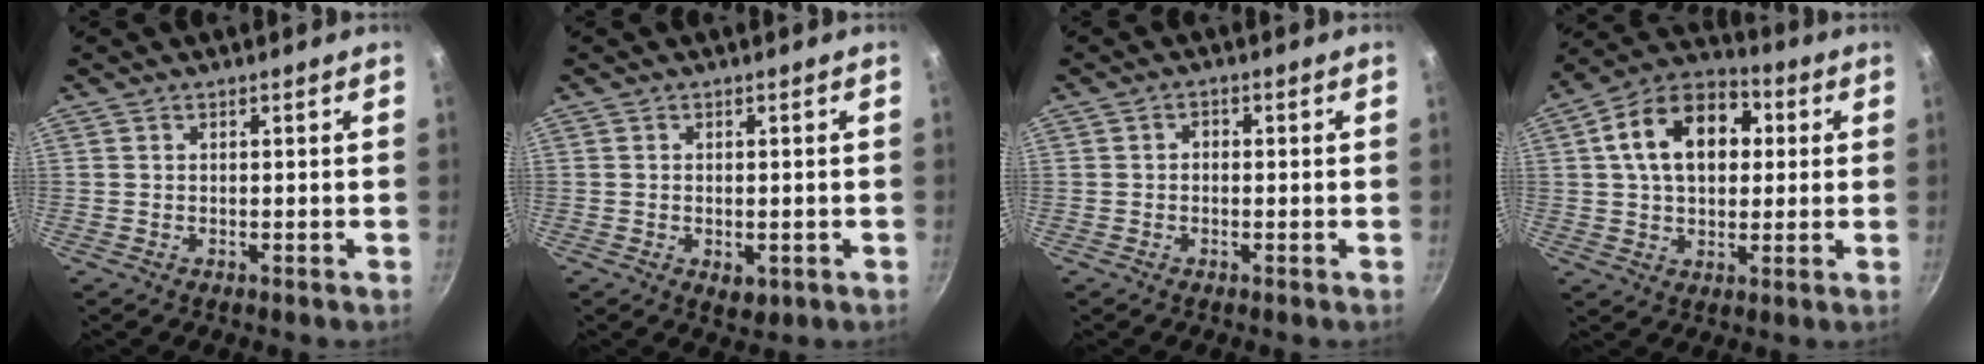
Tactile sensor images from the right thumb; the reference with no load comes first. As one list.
[{"total": 3.3, "force": [-0.8, 2.0, 2.5], "torque": [-0.036, -0.009, -0.010]}, {"total": 1.4, "force": [-0.2, 1.2, 0.8], "torque": [-0.014, 0.008, -0.006]}, {"total": 16.6, "force": [3.4, 11.3, 11.7], "torque": [-0.161, 0.025, 0.038]}]